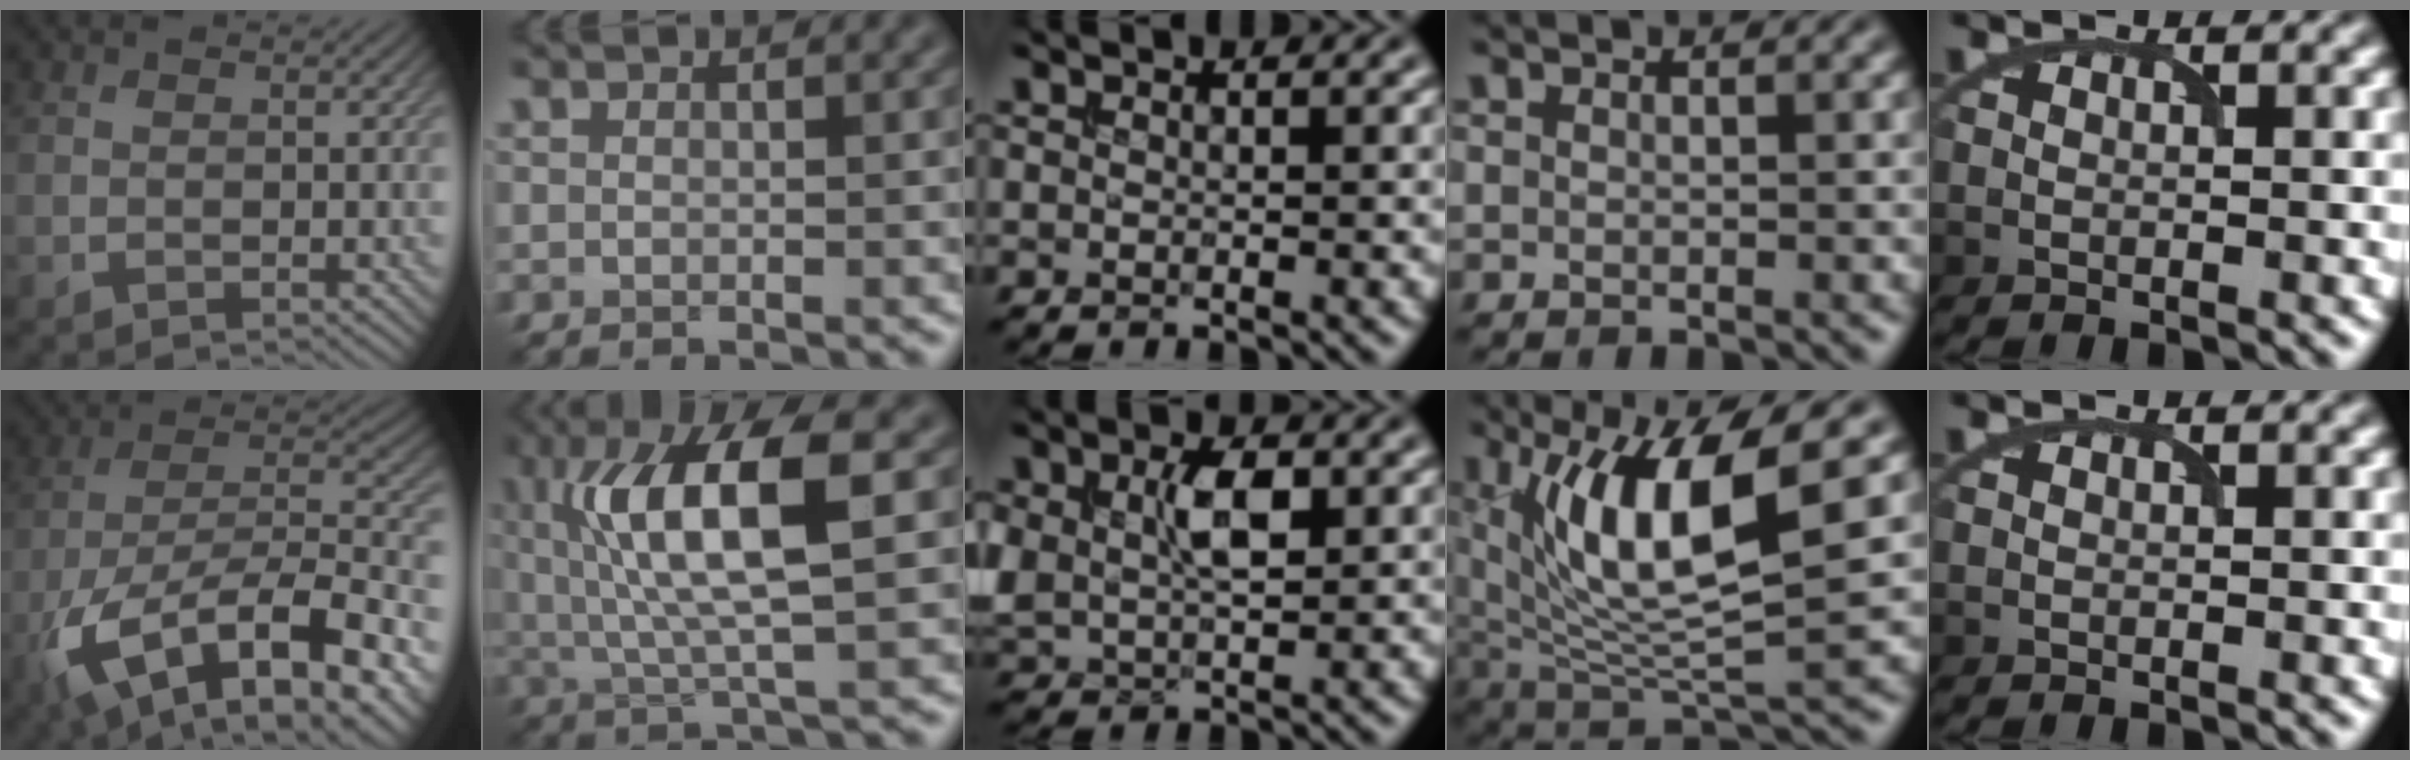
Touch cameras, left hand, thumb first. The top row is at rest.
{"thumb": {"total": 17.2, "force": [-8.5, 7.6, 12.9], "torque": [-0.248, -0.032, -0.136]}, "index": {"total": 9.5, "force": [2.2, 2.5, 8.9], "torque": [-0.165, 0.002, 0.043]}, "middle": {"total": 4.8, "force": [1.1, 2.9, 3.7], "torque": [-0.086, 0.001, 0.024]}, "ring": {"total": 10.5, "force": [3.6, 2.9, 9.4], "torque": [-0.172, -0.003, 0.072]}}